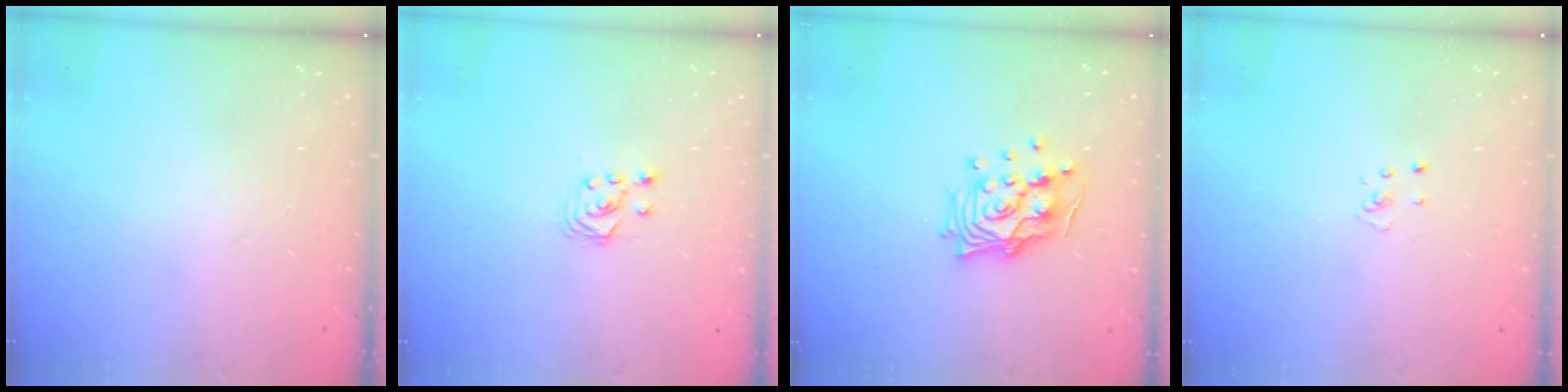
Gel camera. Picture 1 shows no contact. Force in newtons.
{"total": 2.9, "press": 2.8, "slide": 0.3}
{"total": 13.8, "press": 13.6, "slide": 2.0}
{"total": 2.6, "press": 2.6, "slide": 0.3}